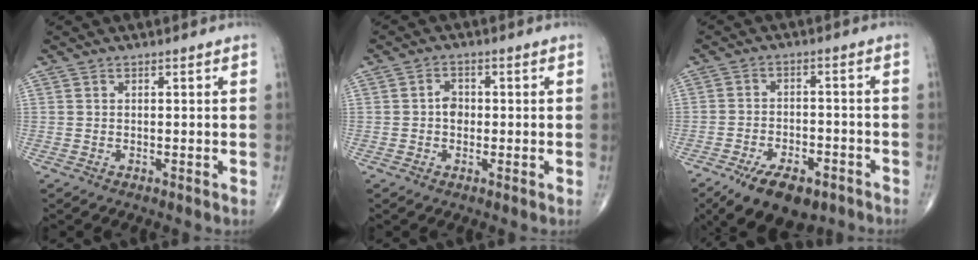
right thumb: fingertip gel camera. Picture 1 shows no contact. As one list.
[{"total": 2.8, "force": [-0.2, 2.2, 1.7], "torque": [-0.016, 0.005, -0.009]}, {"total": 12.0, "force": [-7.8, 5.7, 7.1], "torque": [-0.097, 0.032, -0.121]}]